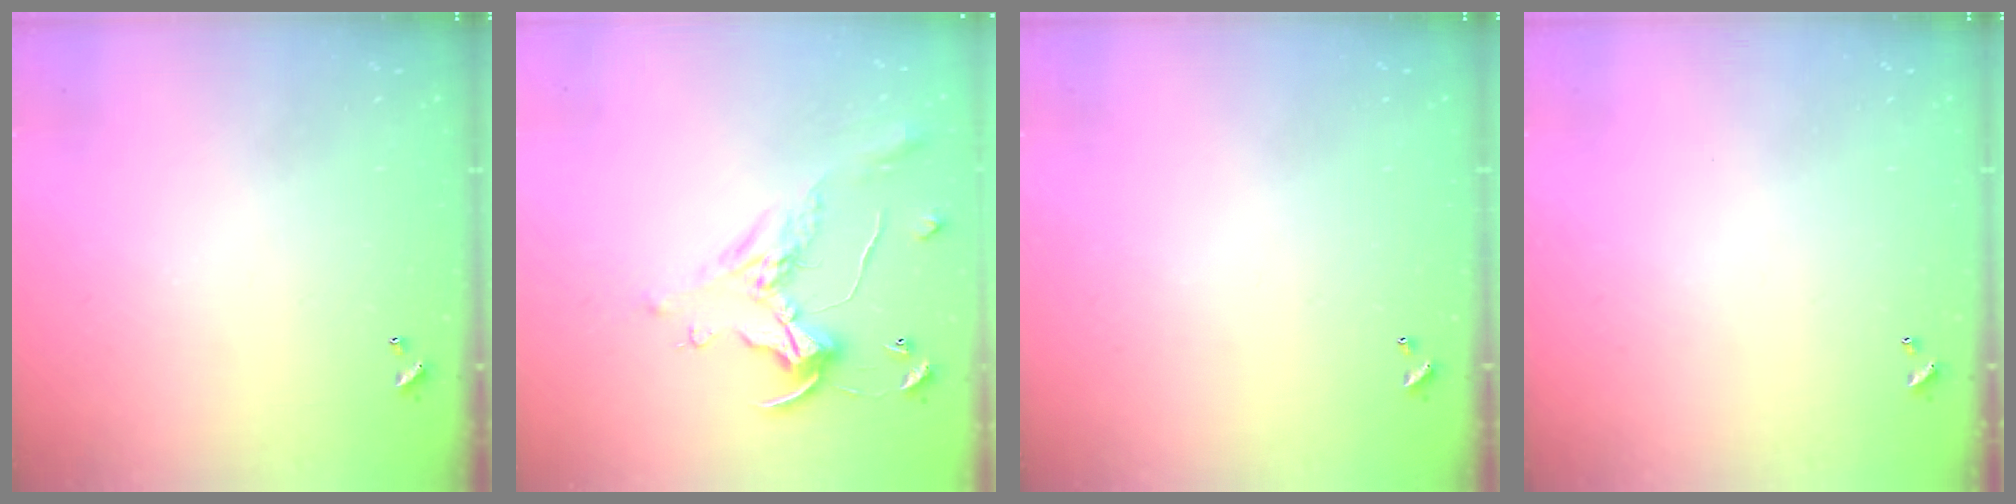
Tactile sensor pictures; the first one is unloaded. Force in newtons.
{"total": 1.1, "press": 0.8, "slide": 0.9}
{"total": 0.0}
{"total": 0.0}